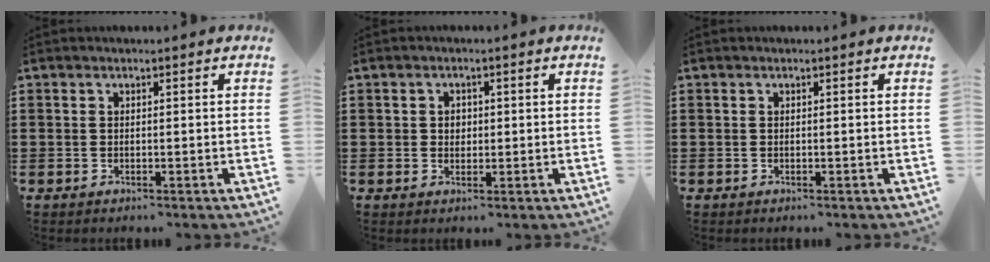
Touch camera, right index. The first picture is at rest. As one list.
[{"total": 1.6, "force": [0.2, 1.4, 0.7], "torque": [-0.017, 0.009, 0.002]}, {"total": 0.0}]